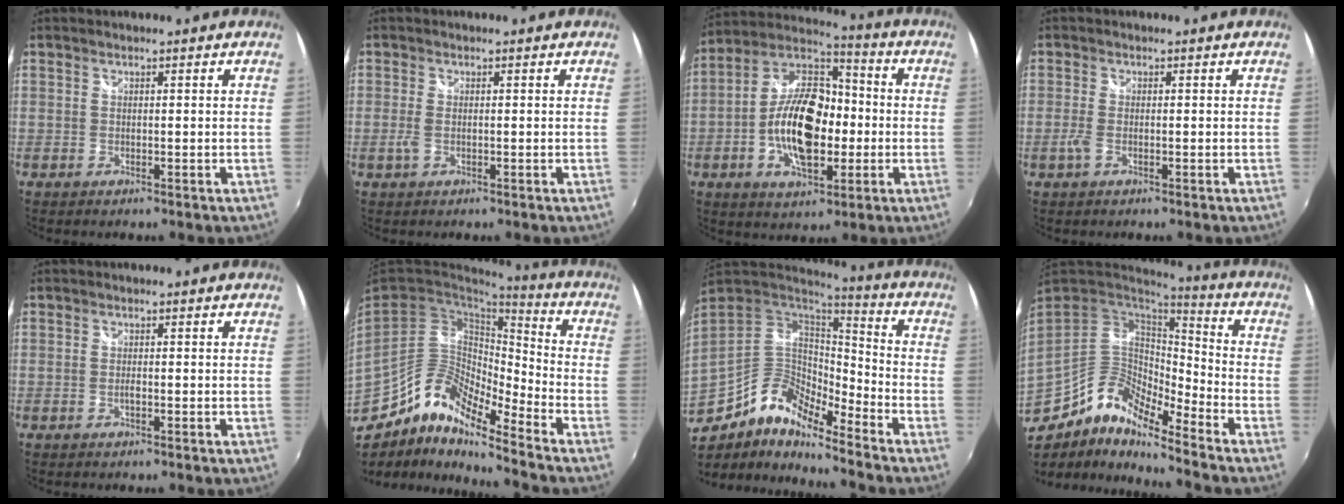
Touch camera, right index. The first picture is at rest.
{"total": 2.0, "force": [-0.4, 0.8, 1.8], "torque": [-0.041, -0.002, -0.008]}
{"total": 17.4, "force": [-3.2, 9.3, 14.3], "torque": [-0.272, 0.010, -0.059]}
{"total": 2.4, "force": [-0.7, 0.9, 2.1], "torque": [-0.048, -0.003, -0.014]}
{"total": 0.9, "force": [-0.4, 0.3, 0.7], "torque": [-0.016, -0.002, -0.007]}
{"total": 13.5, "force": [-8.8, 4.7, 9.1], "torque": [-0.158, 0.002, -0.177]}
{"total": 15.8, "force": [-10.3, 6.7, 10.0], "torque": [-0.200, -0.008, -0.201]}
{"total": 14.4, "force": [-9.4, 5.7, 9.3], "torque": [-0.172, -0.008, -0.185]}